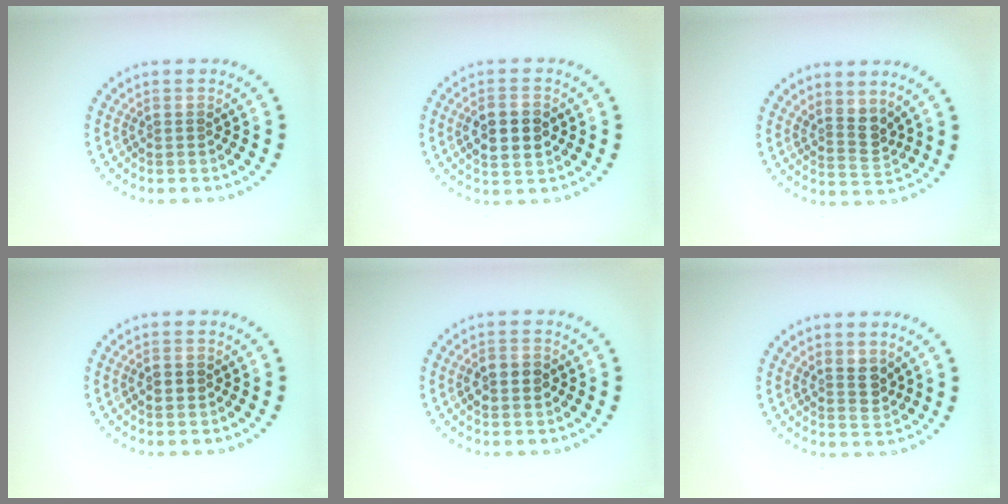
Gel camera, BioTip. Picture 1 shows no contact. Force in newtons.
{"total": 3.5, "press": 3.5, "slide": 0.4}
{"total": 2.6, "press": 2.0, "slide": 1.7}
{"total": 1.7, "press": 1.7, "slide": 0.1}
{"total": 2.0, "press": 2.0, "slide": 0.3}
{"total": 2.0, "press": 1.9, "slide": 0.8}